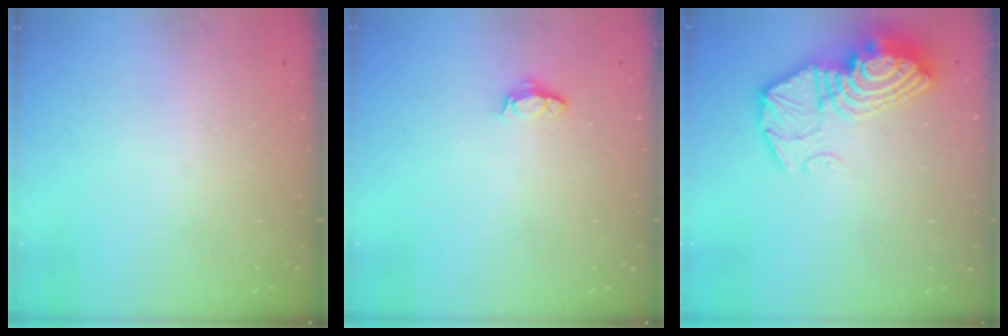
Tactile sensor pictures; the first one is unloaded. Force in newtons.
{"total": 3.6, "press": 3.5, "slide": 0.4}
{"total": 16.5, "press": 16.4, "slide": 1.4}